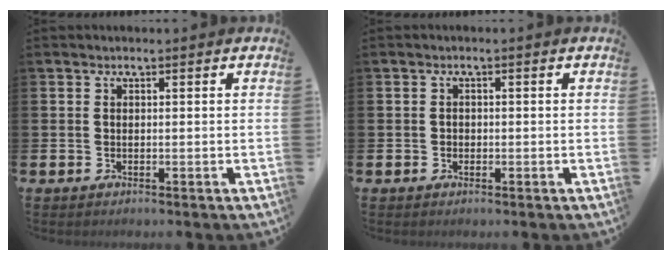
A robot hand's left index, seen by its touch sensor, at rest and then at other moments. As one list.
[{"total": 0.7, "force": [-0.2, 0.6, 0.2], "torque": [-0.003, 0.005, -0.006]}]